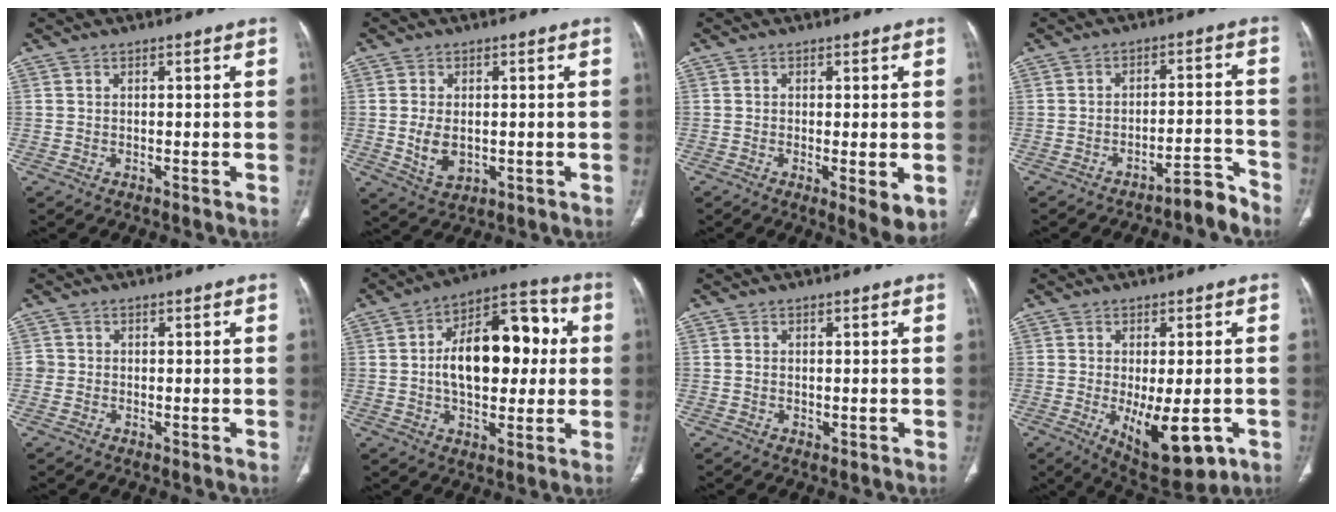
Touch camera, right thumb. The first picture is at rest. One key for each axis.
{"total": 5.7, "fx": -0.4, "fy": 3.7, "fz": 4.2, "tx": -0.074, "ty": -0.009, "tz": 0.003}
{"total": 5.2, "fx": -1.1, "fy": 1.5, "fz": 4.9, "tx": -0.077, "ty": -0.017, "tz": -0.015}
{"total": 4.9, "fx": -4.6, "fy": 0.8, "fz": 1.4, "tx": -0.008, "ty": 0.067, "tz": -0.067}
{"total": 1.3, "fx": -0.2, "fy": 1.3, "fz": 0.1, "tx": 0.006, "ty": 0.005, "tz": -0.005}
{"total": 18.8, "fx": 1.8, "fy": 10.8, "fz": 15.3, "tx": -0.200, "ty": 0.029, "tz": 0.024}
{"total": 0.7, "fx": 0.0, "fy": 0.5, "fz": 0.4, "tx": -0.012, "ty": -0.003, "tz": 0.003}
{"total": 12.6, "fx": -3.8, "fy": 5.3, "fz": 10.8, "tx": -0.150, "ty": -0.015, "tz": -0.039}